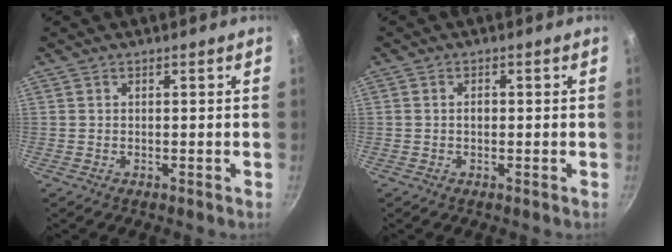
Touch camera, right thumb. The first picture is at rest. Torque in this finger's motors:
{"motor_torque": [-0.04, -0.24, 0.65, 0.26, 0.04]}